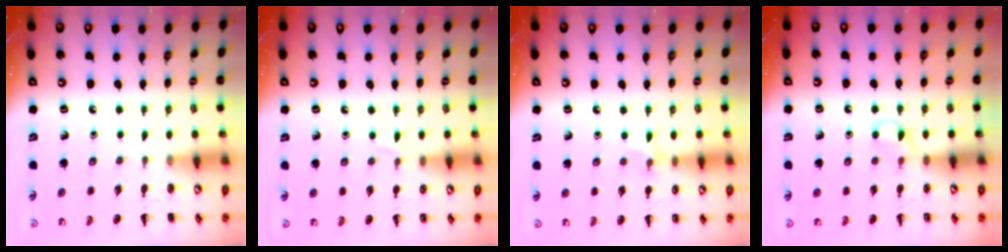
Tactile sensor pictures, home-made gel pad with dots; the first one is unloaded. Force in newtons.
{"total": 2.7, "press": 2.5, "slide": 1.0}
{"total": 5.5, "press": 5.2, "slide": 1.6}
{"total": 4.5, "press": 4.2, "slide": 1.5}